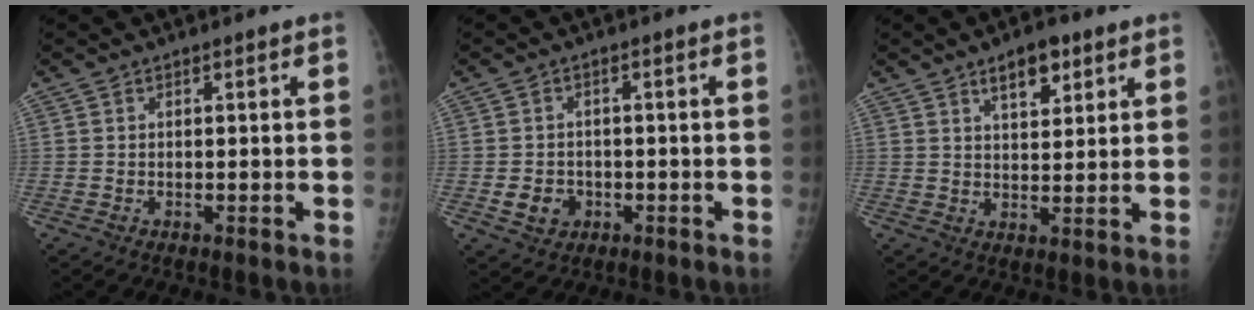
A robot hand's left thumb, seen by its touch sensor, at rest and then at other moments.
{"total": 4.0, "force": [-1.3, 3.4, 1.6], "torque": [-0.009, 0.006, -0.012]}
{"total": 6.3, "force": [3.8, 3.0, 4.1], "torque": [-0.037, -0.020, 0.059]}